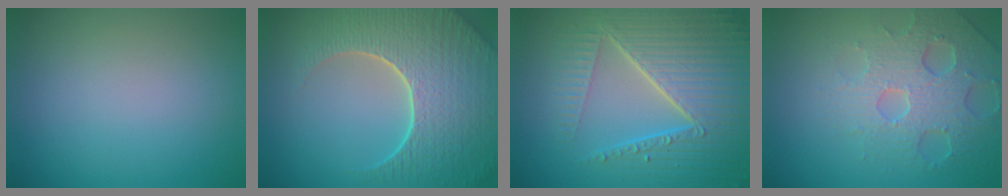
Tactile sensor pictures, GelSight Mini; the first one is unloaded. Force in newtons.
{"total": 9.1, "press": 6.5, "slide": 6.3}
{"total": 8.4, "press": 6.1, "slide": 5.8}
{"total": 4.6, "press": 4.5, "slide": 1.0}